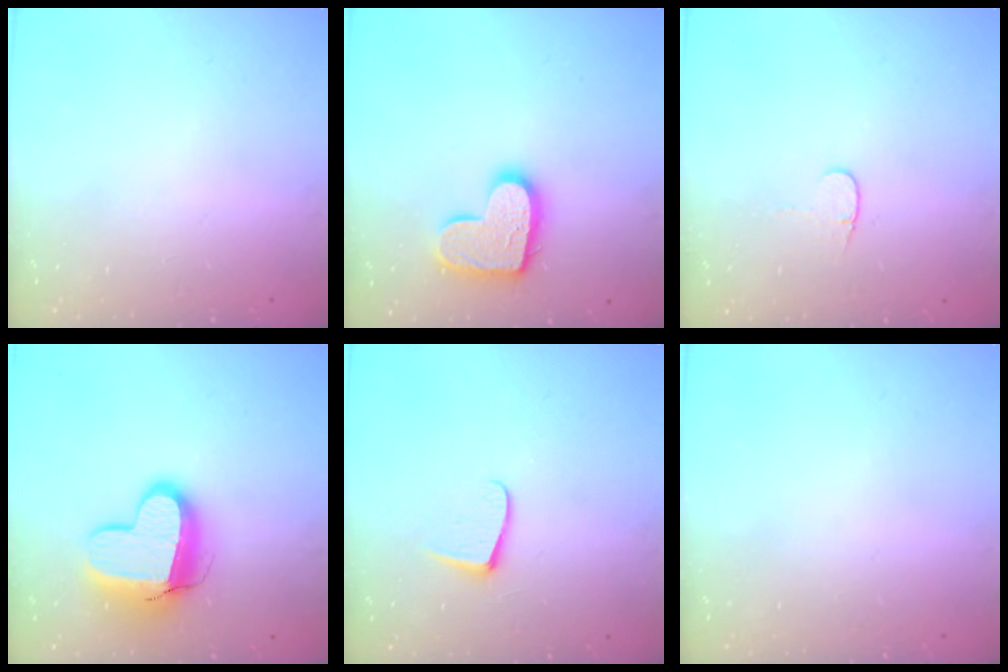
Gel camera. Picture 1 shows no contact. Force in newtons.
{"total": 14.2, "press": 14.2, "slide": 0.8}
{"total": 3.7, "press": 3.7, "slide": 0.4}
{"total": 13.4, "press": 13.3, "slide": 1.3}
{"total": 5.9, "press": 5.8, "slide": 0.5}
{"total": 0.0}